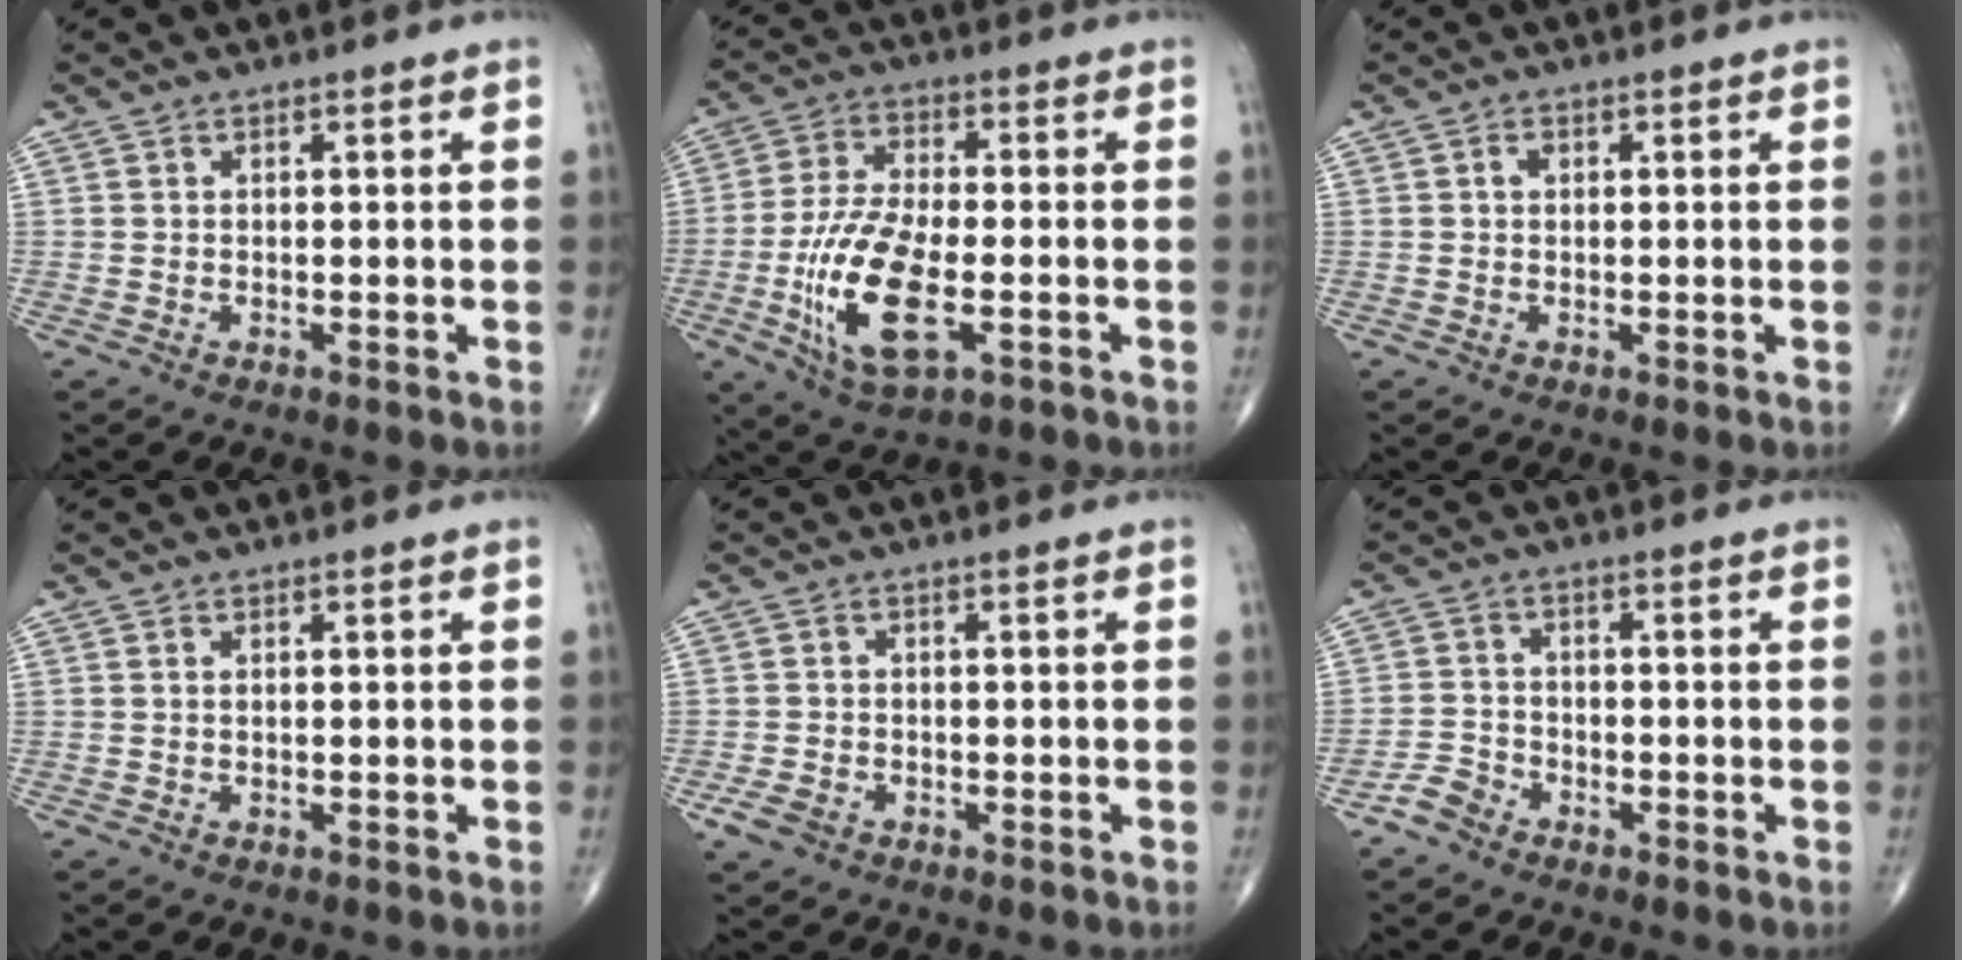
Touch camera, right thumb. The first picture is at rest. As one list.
[{"total": 15.0, "force": [-4.0, 6.2, 13.0], "torque": [-0.264, 0.006, -0.068]}, {"total": 1.1, "force": [0.2, 0.9, 0.7], "torque": [-0.009, 0.003, 0.003]}, {"total": 0.0}, {"total": 3.1, "force": [-1.6, 2.1, 1.7], "torque": [-0.035, 0.003, -0.025]}, {"total": 3.3, "force": [-2.5, 2.1, 0.8], "torque": [-0.011, 0.016, -0.053]}]